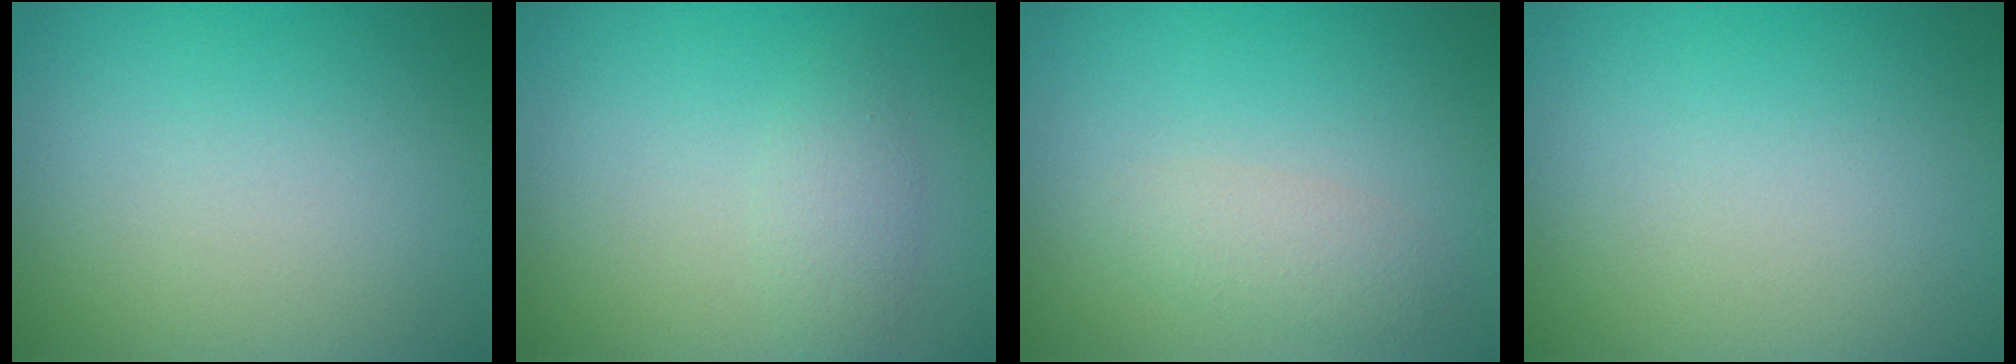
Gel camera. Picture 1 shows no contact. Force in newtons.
{"total": 1.8, "press": 1.8, "slide": 0.1}
{"total": 2.0, "press": 2.0, "slide": 0.1}
{"total": 0.0}